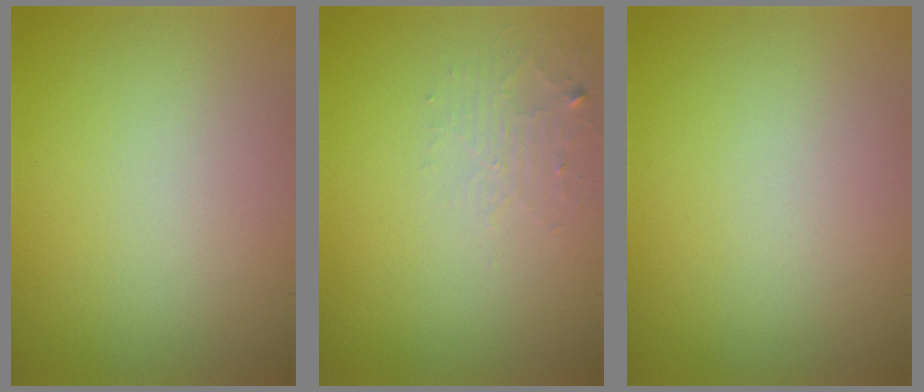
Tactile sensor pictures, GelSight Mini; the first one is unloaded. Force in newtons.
{"total": 1.7, "press": 1.7, "slide": 0.3}
{"total": 0.0}